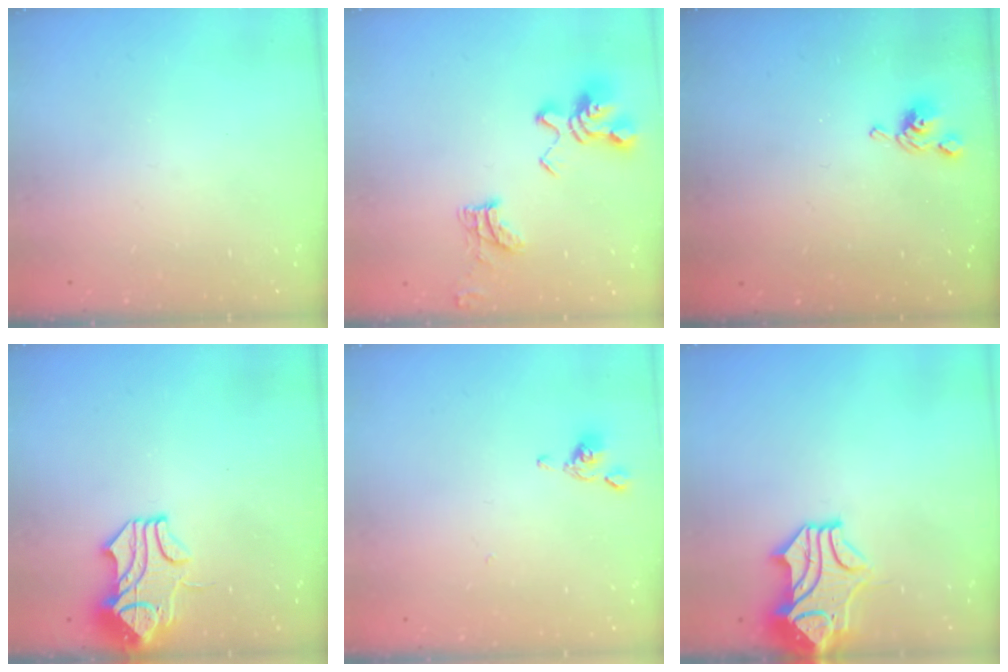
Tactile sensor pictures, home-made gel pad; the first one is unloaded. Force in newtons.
{"total": 8.4, "press": 8.3, "slide": 1.6}
{"total": 4.9, "press": 4.9, "slide": 0.3}
{"total": 1.6, "press": 0.9, "slide": 1.3}
{"total": 2.2, "press": 2.2, "slide": 0.1}
{"total": 1.0, "press": 0.3, "slide": 1.0}